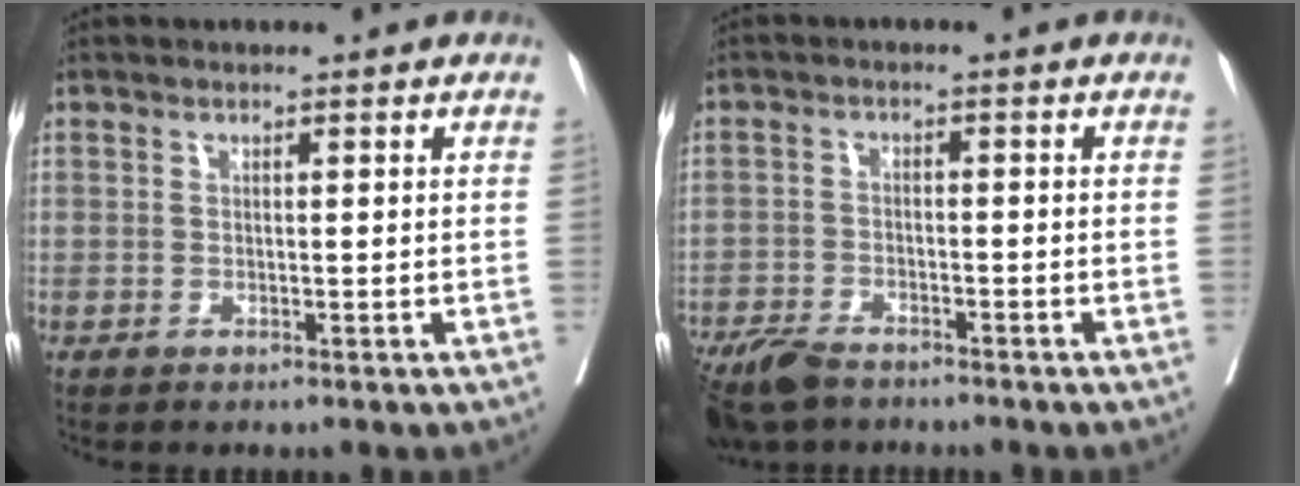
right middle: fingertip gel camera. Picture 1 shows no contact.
{"total": 8.4, "force": [-7.0, 2.7, 3.8], "torque": [-0.066, -0.016, -0.122]}